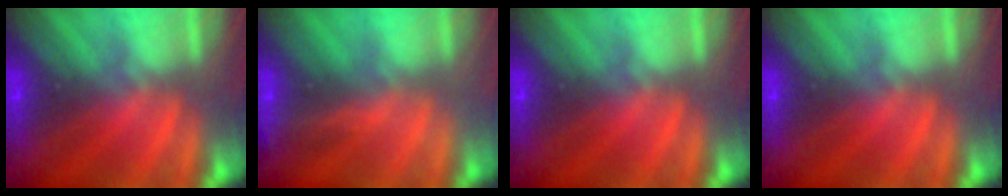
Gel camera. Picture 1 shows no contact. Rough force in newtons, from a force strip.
{"total": 3.0}
{"total": 0.0}
{"total": 0.0}